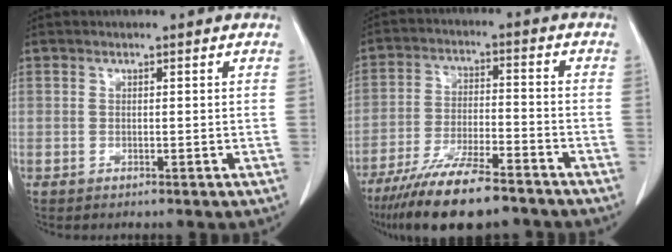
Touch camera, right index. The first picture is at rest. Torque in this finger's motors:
{"motor_torque": [1.10, -1.04, 0.83, 0.21]}